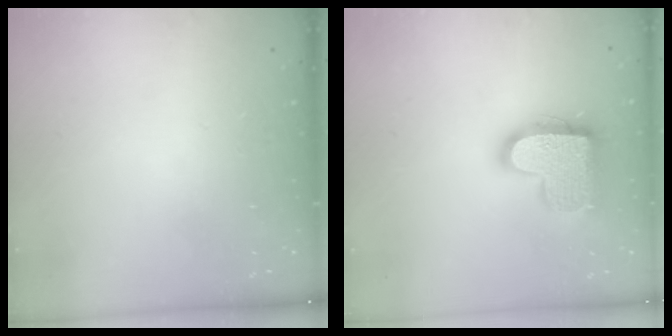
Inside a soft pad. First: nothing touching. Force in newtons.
{"total": 18.5, "press": 18.5, "slide": 1.0}